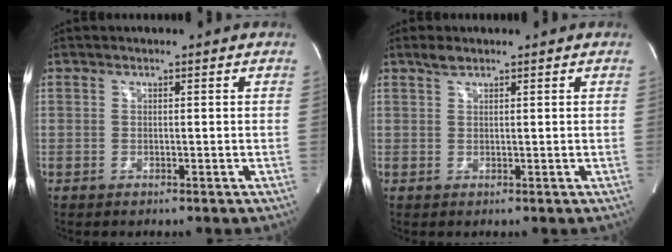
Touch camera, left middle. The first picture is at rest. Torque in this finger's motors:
{"motor_torque": [0.17, 0.07, -0.07, 0.00]}